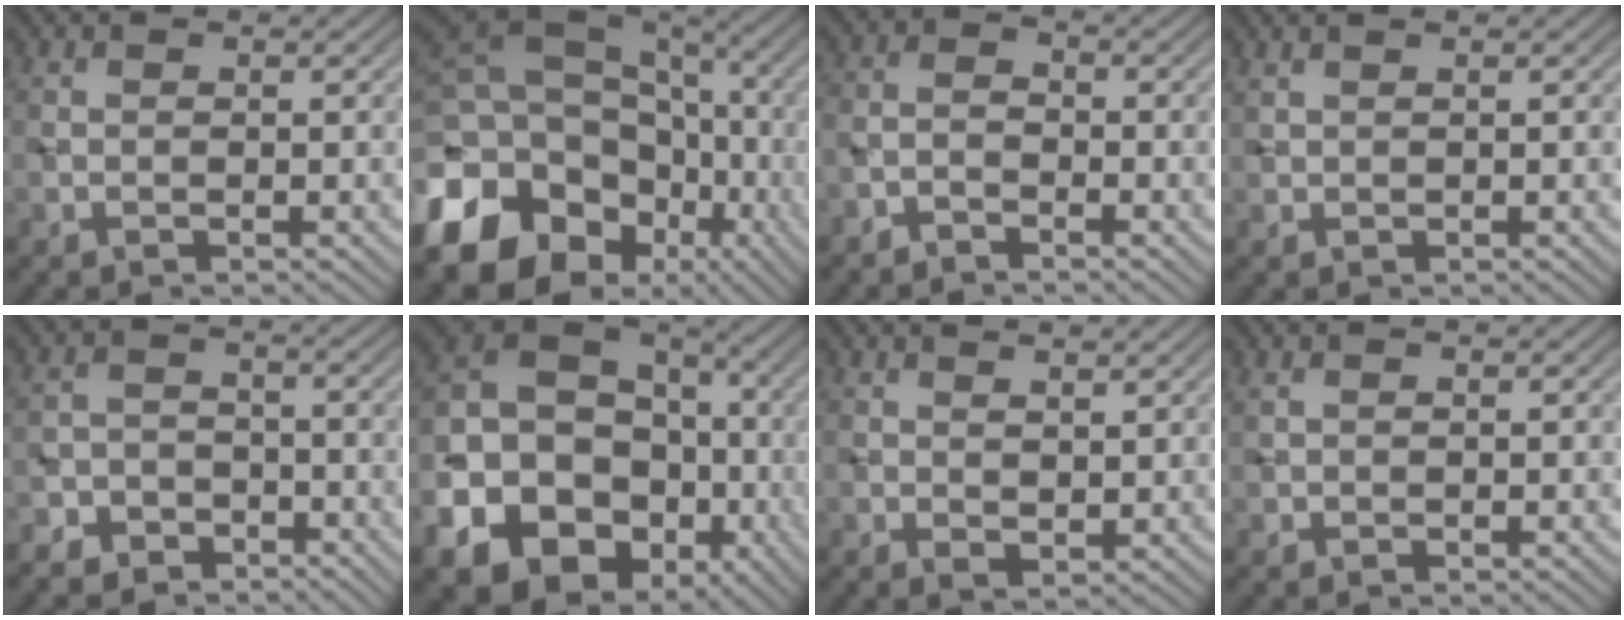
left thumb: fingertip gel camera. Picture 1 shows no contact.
{"total": 19.7, "force": [-7.8, 14.9, 10.2], "torque": [-0.250, -0.017, -0.126]}
{"total": 2.5, "force": [-2.2, 1.0, 0.9], "torque": [-0.017, 0.003, -0.052]}
{"total": 1.0, "force": [0.9, 0.2, 0.4], "torque": [-0.018, 0.005, 0.025]}
{"total": 5.9, "force": [-4.9, 3.1, 1.1], "torque": [-0.015, -0.001, -0.090]}
{"total": 24.3, "force": [-8.9, 19.8, 10.8], "torque": [-0.222, -0.052, -0.175]}
{"total": 2.4, "force": [1.4, 0.8, 1.7], "torque": [-0.033, -0.007, 0.030]}
{"total": 0.7, "force": [0.3, 0.4, 0.5], "torque": [-0.015, 0.003, 0.008]}